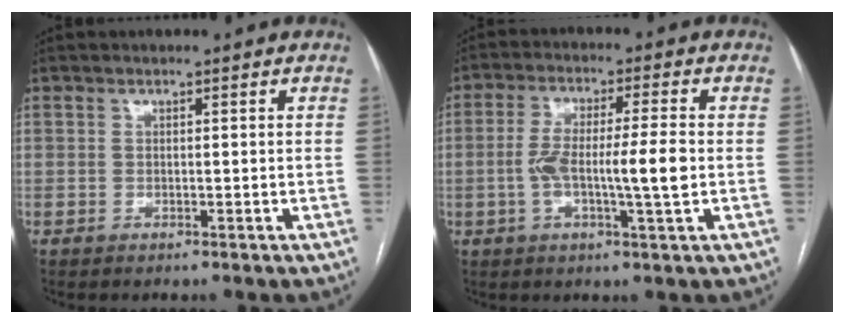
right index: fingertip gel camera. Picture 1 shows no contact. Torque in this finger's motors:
{"motor_torque": [1.41, -0.08, 0.47, 0.20]}